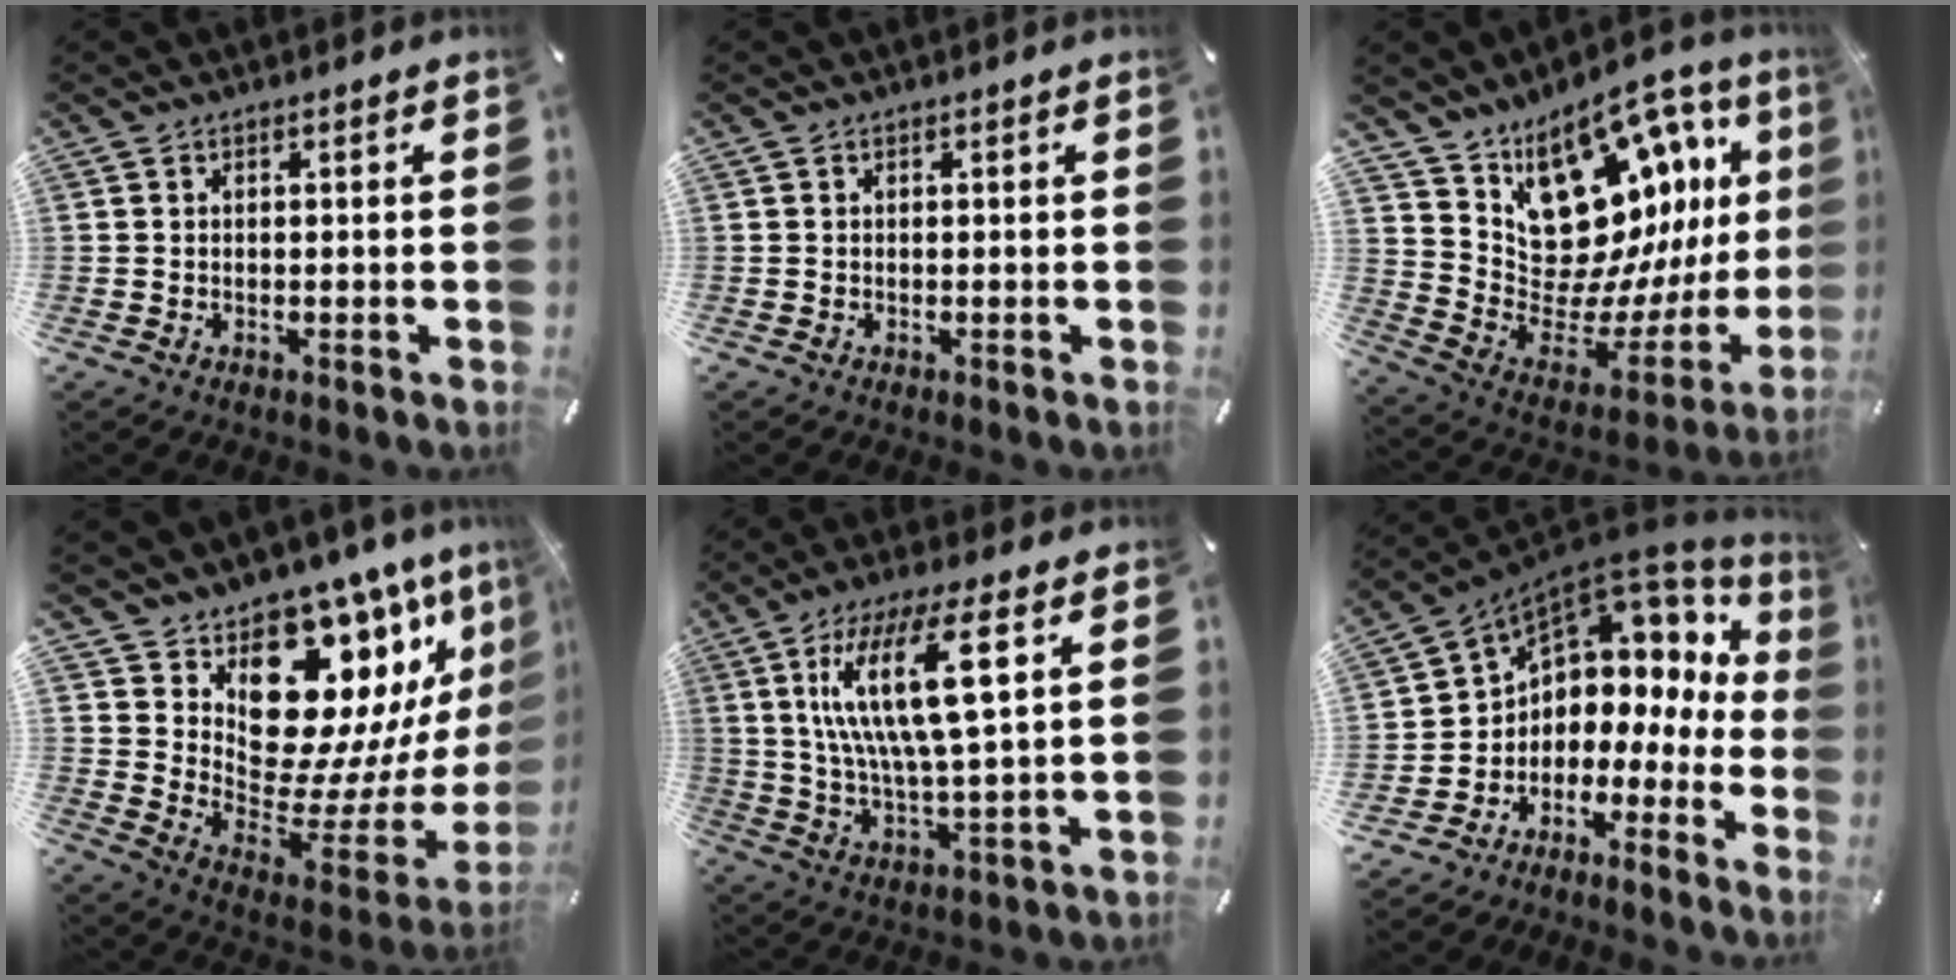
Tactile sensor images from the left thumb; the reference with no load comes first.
{"total": 0.0}
{"total": 18.7, "force": [10.9, 11.3, 10.1], "torque": [-0.125, -0.119, 0.210]}
{"total": 18.3, "force": [9.9, 11.1, 10.7], "torque": [-0.136, -0.109, 0.183]}
{"total": 16.9, "force": [6.2, 4.0, 15.2], "torque": [-0.318, -0.005, 0.092]}
{"total": 5.4, "force": [2.8, 4.5, 0.6], "torque": [-0.035, -0.056, 0.051]}